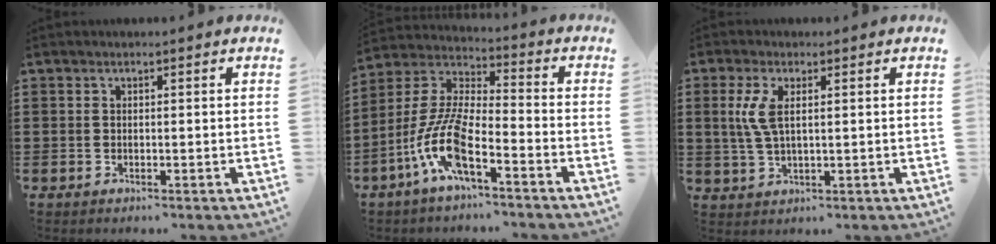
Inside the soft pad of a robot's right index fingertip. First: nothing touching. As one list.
[{"total": 11.0, "force": [-6.0, 2.6, 8.9], "torque": [-0.218, -0.021, -0.123]}, {"total": 4.5, "force": [1.1, 1.7, 4.0], "torque": [-0.106, -0.003, 0.012]}]